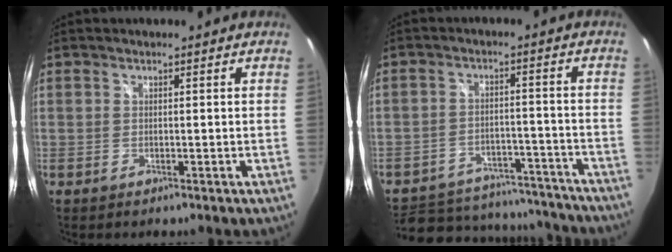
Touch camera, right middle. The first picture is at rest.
{"total": 23.1, "force": [-18.5, 10.5, 9.1], "torque": [-0.202, 0.012, -0.222]}